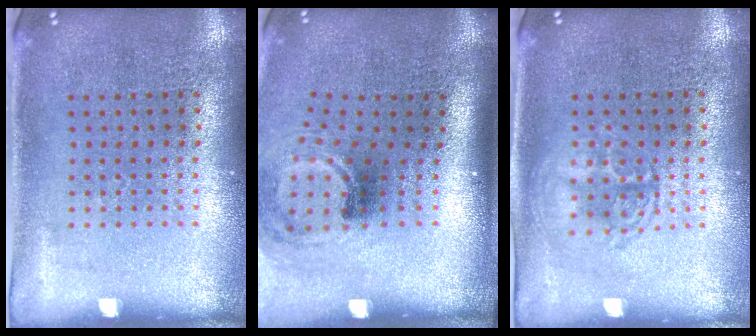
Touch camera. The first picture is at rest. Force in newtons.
{"total": 1.9, "press": 1.2, "slide": 1.5}
{"total": 1.1, "press": 1.1, "slide": 0.2}